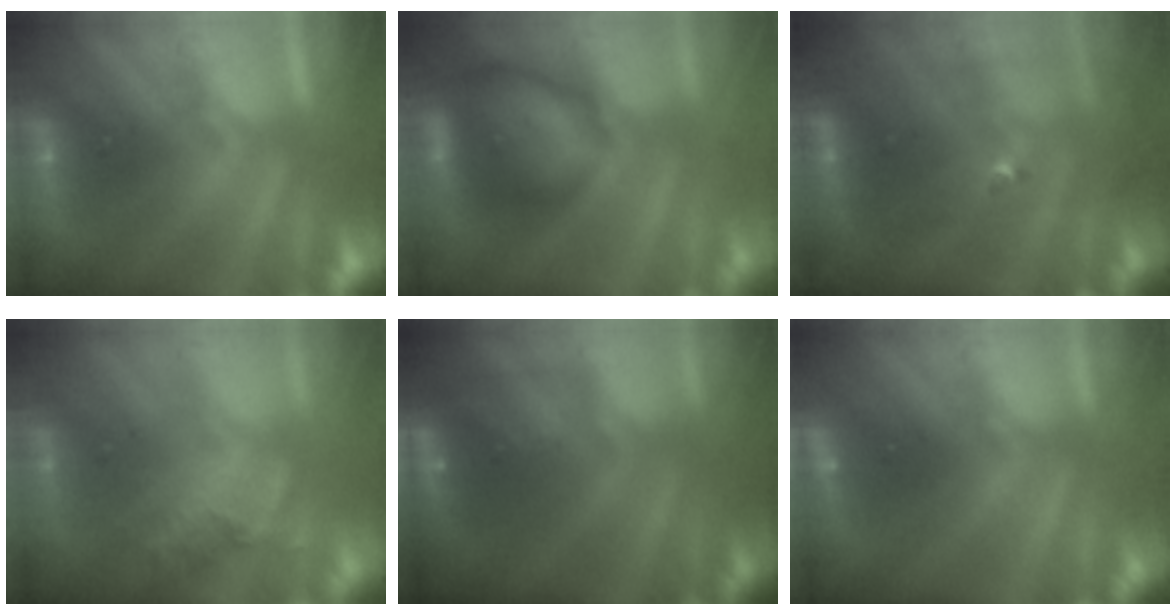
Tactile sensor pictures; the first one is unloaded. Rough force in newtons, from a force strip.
{"total": 8.1}
{"total": 4.0}
{"total": 2.0}
{"total": 6.9}
{"total": 2.4}